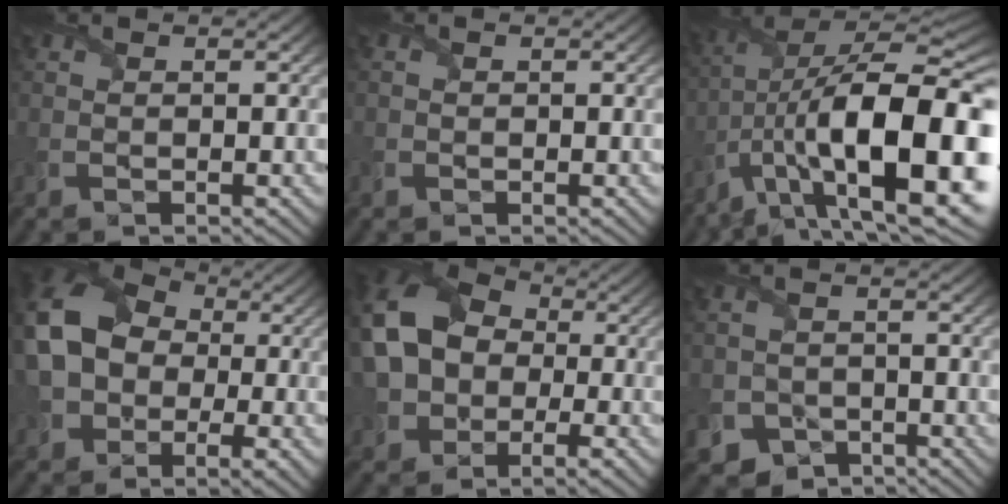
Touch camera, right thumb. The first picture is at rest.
{"total": 0.5, "force": [-0.4, 0.3, -0.1], "torque": [0.001, -0.003, -0.008]}
{"total": 18.7, "force": [-5.9, 7.7, 16.0], "torque": [-0.276, -0.011, -0.095]}
{"total": 16.8, "force": [0.4, 13.4, 10.2], "torque": [-0.250, -0.019, -0.001]}
{"total": 15.1, "force": [-0.1, 11.6, 9.7], "torque": [-0.226, -0.017, -0.008]}
{"total": 4.1, "force": [-2.9, 2.9, 0.5], "torque": [-0.002, -0.006, -0.053]}